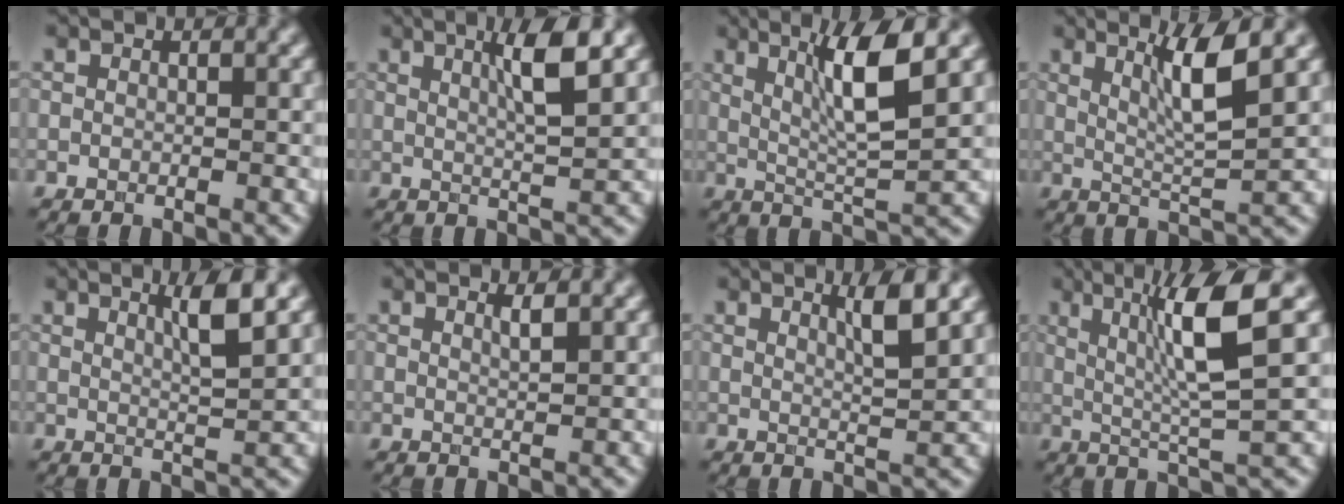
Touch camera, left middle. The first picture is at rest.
{"total": 4.9, "force": [2.0, 0.7, 4.4], "torque": [-0.069, 0.001, 0.033]}
{"total": 6.6, "force": [2.4, 1.0, 6.0], "torque": [-0.100, -0.003, 0.044]}
{"total": 5.1, "force": [2.1, 0.7, 4.6], "torque": [-0.079, -0.007, 0.041]}
{"total": 3.7, "force": [1.7, 0.5, 3.2], "torque": [-0.042, 0.001, 0.028]}
{"total": 1.3, "force": [0.8, 0.3, 1.0], "torque": [-0.009, 0.002, 0.009]}
{"total": 3.4, "force": [1.7, 0.5, 2.9], "torque": [-0.036, -0.001, 0.028]}
{"total": 7.3, "force": [2.1, 0.9, 6.9], "torque": [-0.125, 0.002, 0.039]}